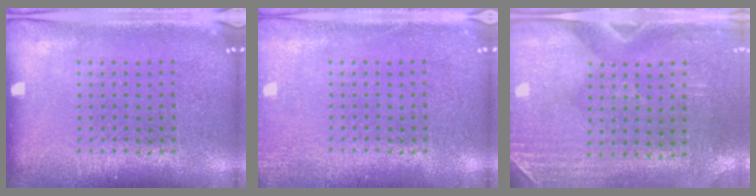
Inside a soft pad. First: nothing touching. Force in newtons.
{"total": 1.7, "press": 1.7, "slide": 0.3}
{"total": 3.0, "press": 2.6, "slide": 1.5}